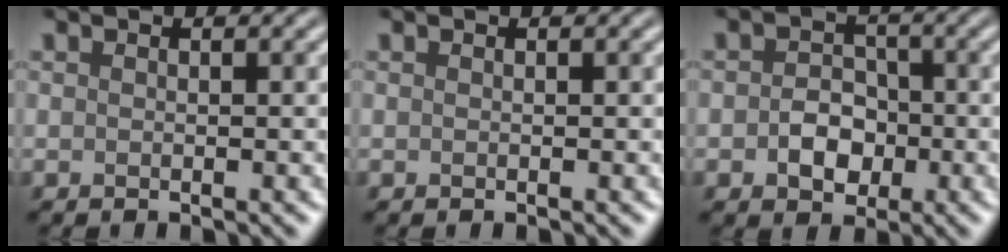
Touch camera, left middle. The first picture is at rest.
{"total": 0.0}
{"total": 3.3, "force": [-0.9, 2.6, 1.8], "torque": [-0.025, -0.001, -0.019]}